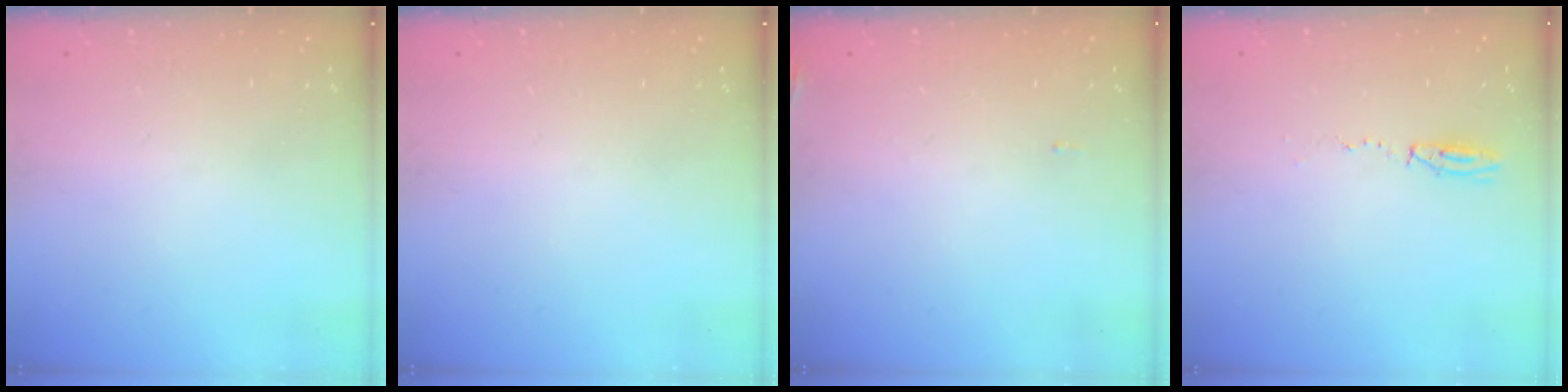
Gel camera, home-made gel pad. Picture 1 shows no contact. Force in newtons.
{"total": 0.0}
{"total": 7.4, "press": 5.5, "slide": 5.0}
{"total": 3.8, "press": 3.7, "slide": 0.9}